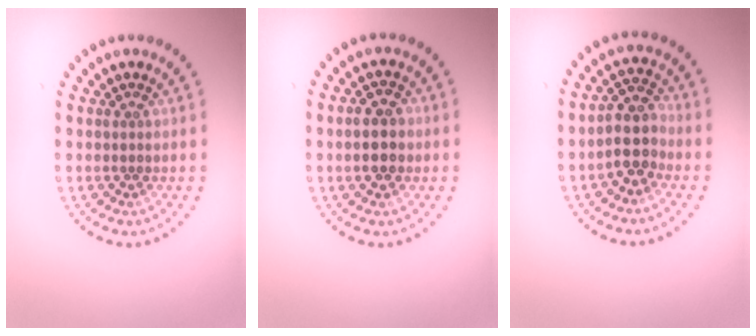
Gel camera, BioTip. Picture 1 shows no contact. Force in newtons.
{"total": 3.0, "press": 3.0, "slide": 0.3}
{"total": 3.2, "press": 2.8, "slide": 1.5}